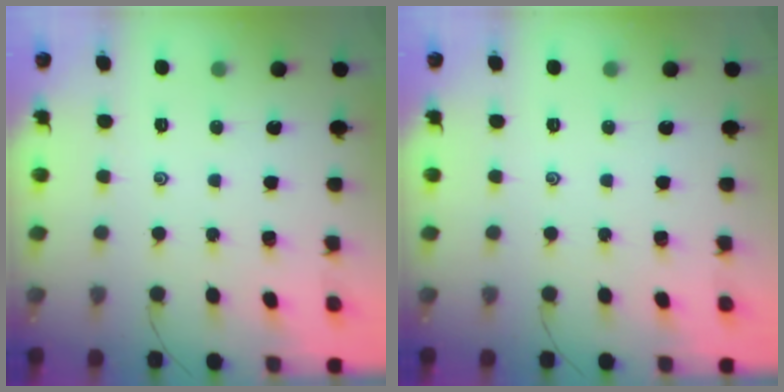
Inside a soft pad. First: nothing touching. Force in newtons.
{"total": 0.0}